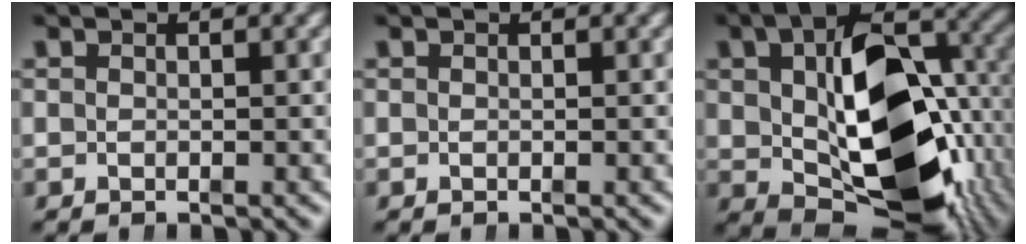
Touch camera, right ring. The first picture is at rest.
{"total": 0.0}
{"total": 16.0, "force": [-2.0, 8.9, 13.1], "torque": [-0.204, -0.047, -0.002]}